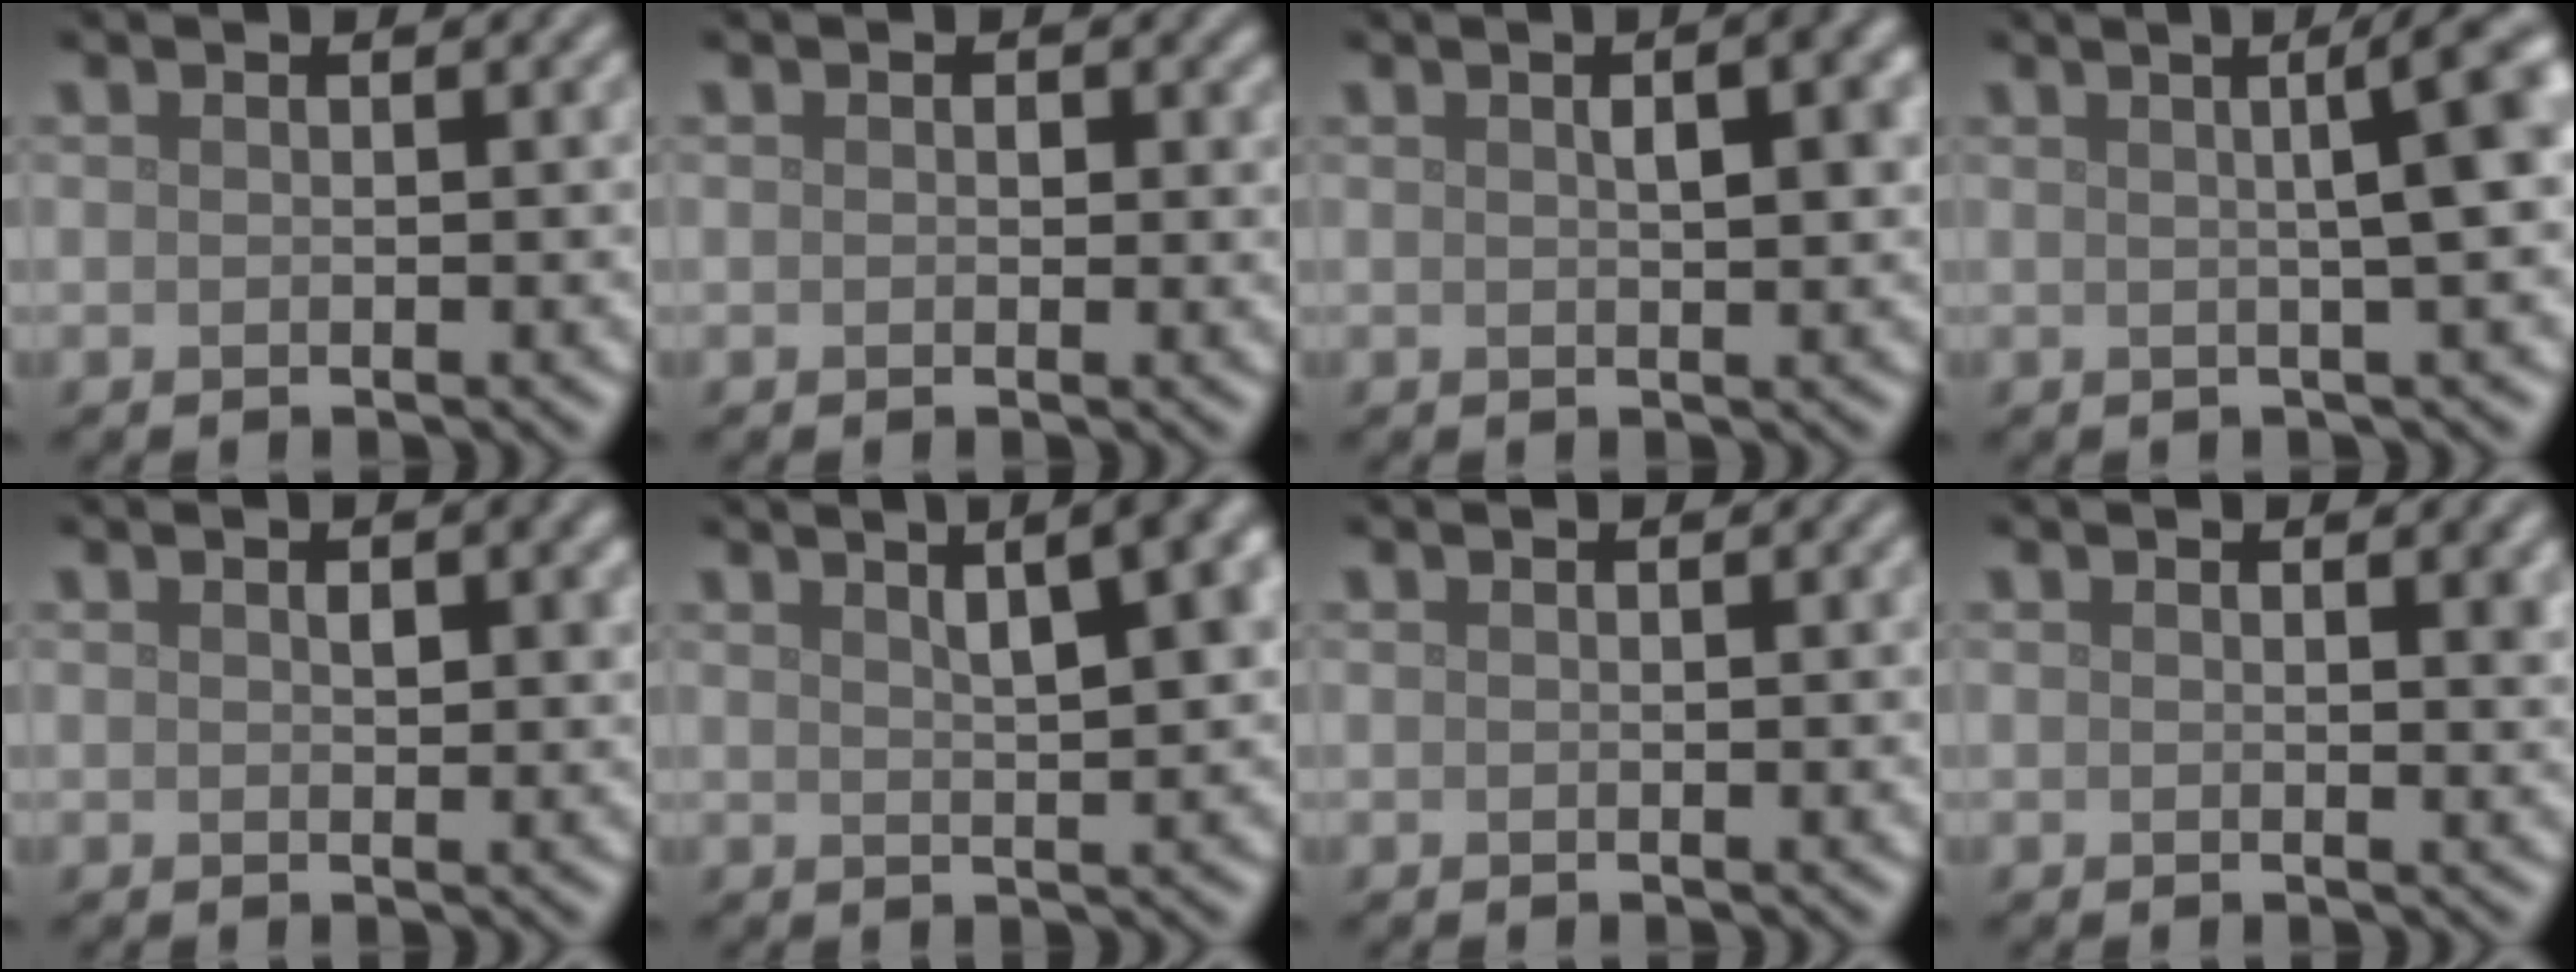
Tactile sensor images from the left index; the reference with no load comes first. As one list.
[{"total": 0.8, "force": [0.3, 0.7, 0.5], "torque": [-0.002, -0.004, 0.002]}, {"total": 3.7, "force": [0.9, 1.1, 3.4], "torque": [-0.048, 0.008, 0.014]}, {"total": 7.4, "force": [1.4, 2.0, 6.9], "torque": [-0.045, 0.034, 0.004]}, {"total": 1.6, "force": [0.5, 0.8, 1.2], "torque": [-0.016, -0.001, 0.009]}, {"total": 8.3, "force": [3.6, 3.3, 6.7], "torque": [-0.063, 0.038, 0.035]}, {"total": 0.0}, {"total": 1.0, "force": [0.4, 0.3, 0.8], "torque": [-0.006, -0.004, 0.008]}]